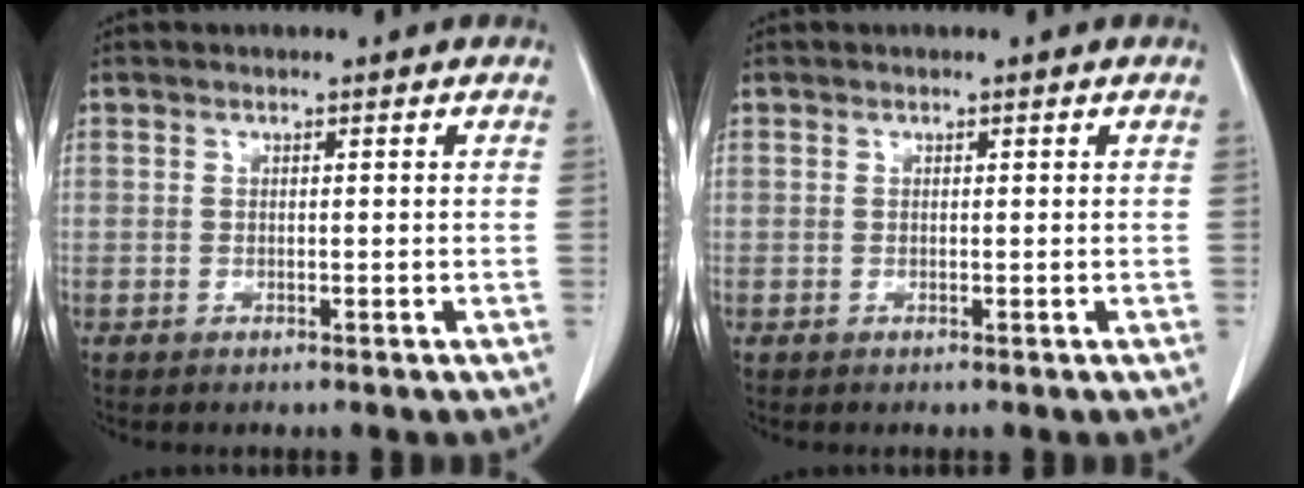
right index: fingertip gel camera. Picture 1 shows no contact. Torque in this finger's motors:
{"motor_torque": [0.07, -0.02, 0.01, 0.00]}